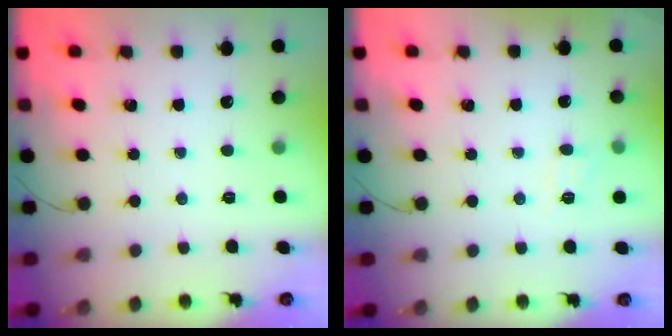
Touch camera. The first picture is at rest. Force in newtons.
{"total": 5.4, "press": 5.2, "slide": 1.3}